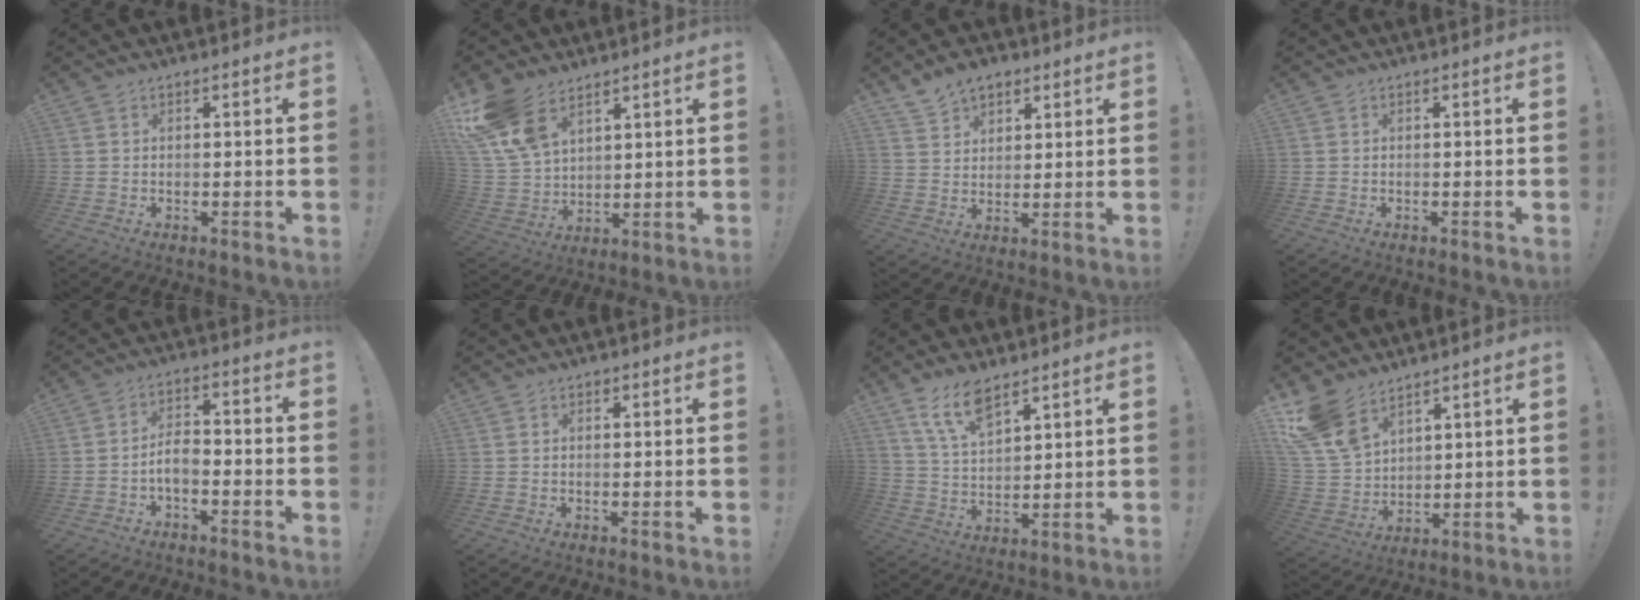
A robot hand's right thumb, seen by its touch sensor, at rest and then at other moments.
{"total": 14.1, "force": [9.1, 7.9, 7.3], "torque": [-0.160, -0.045, 0.178]}
{"total": 7.7, "force": [5.5, 4.8, 2.4], "torque": [-0.037, -0.029, 0.105]}
{"total": 0.0}
{"total": 5.3, "force": [-2.6, 2.6, 3.9], "torque": [-0.080, 0.002, -0.048]}
{"total": 0.6, "force": [0.2, 0.4, 0.3], "torque": [-0.002, 0.000, 0.003]}
{"total": 10.0, "force": [7.4, 4.0, 5.4], "torque": [-0.104, -0.038, 0.141]}
{"total": 13.7, "force": [9.6, 7.8, 5.9], "torque": [-0.136, -0.053, 0.190]}